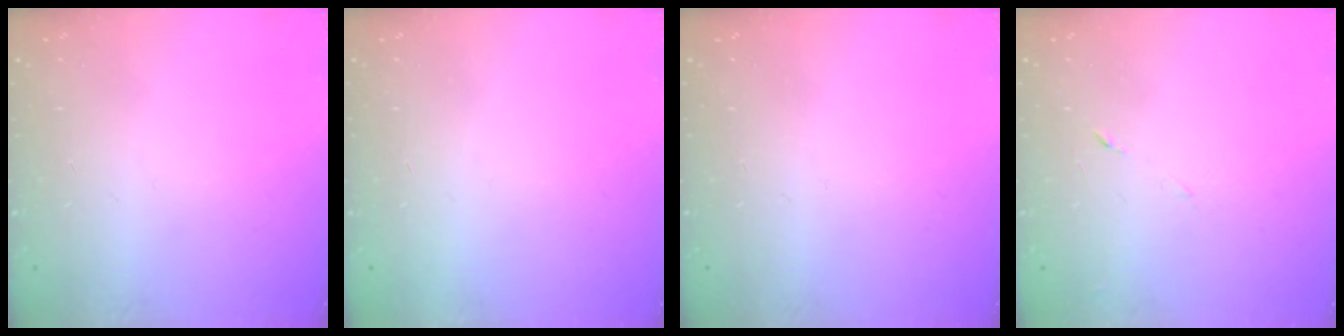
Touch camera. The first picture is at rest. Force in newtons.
{"total": 1.6, "press": 1.6, "slide": 0.1}
{"total": 0.0}
{"total": 5.3, "press": 5.3, "slide": 0.6}